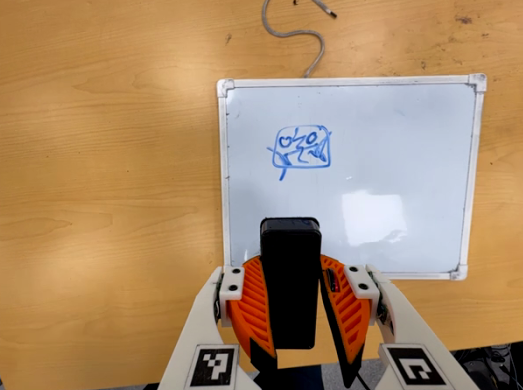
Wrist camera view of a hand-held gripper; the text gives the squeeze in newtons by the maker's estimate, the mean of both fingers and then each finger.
{"total": 9.6, "left": 8.0, "right": 11.2}